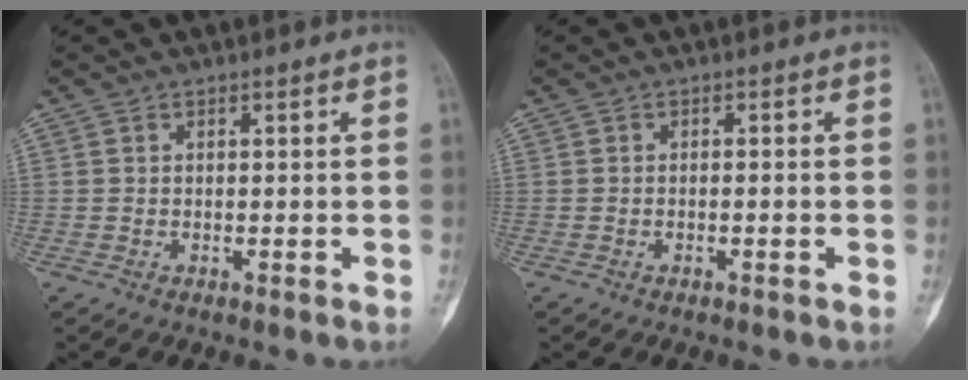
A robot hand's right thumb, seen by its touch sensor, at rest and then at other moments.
{"total": 0.6, "force": [-0.3, 0.2, 0.5], "torque": [-0.007, 0.005, -0.004]}